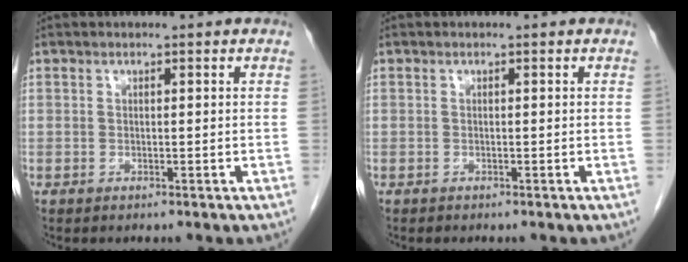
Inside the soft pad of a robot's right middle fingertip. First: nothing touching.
{"total": 0.0}